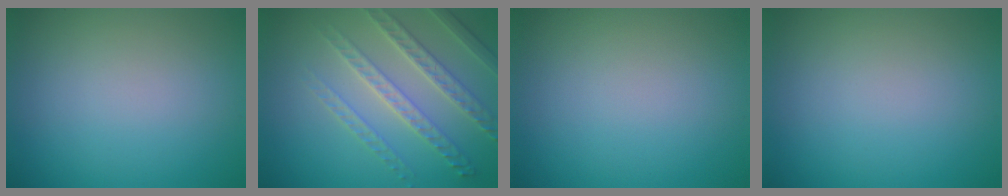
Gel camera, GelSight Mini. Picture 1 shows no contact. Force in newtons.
{"total": 4.1, "press": 4.0, "slide": 0.9}
{"total": 0.0}
{"total": 0.0}